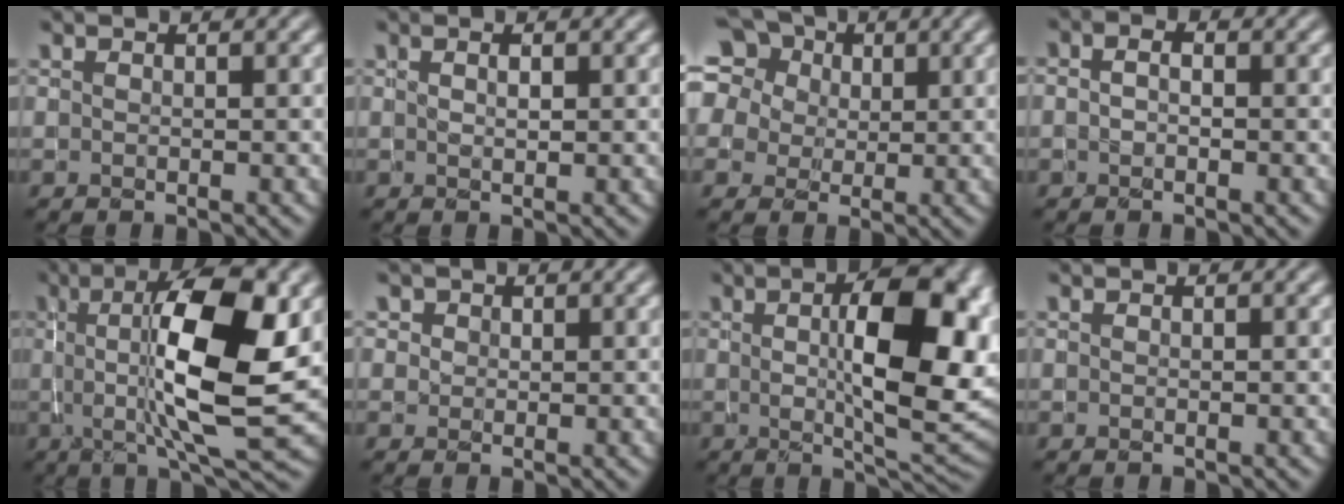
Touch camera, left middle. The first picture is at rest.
{"total": 0.7, "force": [0.3, 0.3, 0.6], "torque": [-0.010, -0.002, 0.009]}
{"total": 14.0, "force": [6.7, 10.3, 6.6], "torque": [-0.155, 0.048, 0.095]}
{"total": 2.1, "force": [-0.2, 1.6, 1.3], "torque": [-0.006, 0.004, -0.024]}
{"total": 11.2, "force": [1.1, 2.7, 10.8], "torque": [-0.161, -0.003, 0.024]}
{"total": 0.8, "force": [0.2, 0.8, -0.1], "torque": [0.006, -0.001, 0.004]}
{"total": 11.6, "force": [1.6, 4.2, 10.8], "torque": [-0.146, 0.004, 0.030]}
{"total": 0.0}